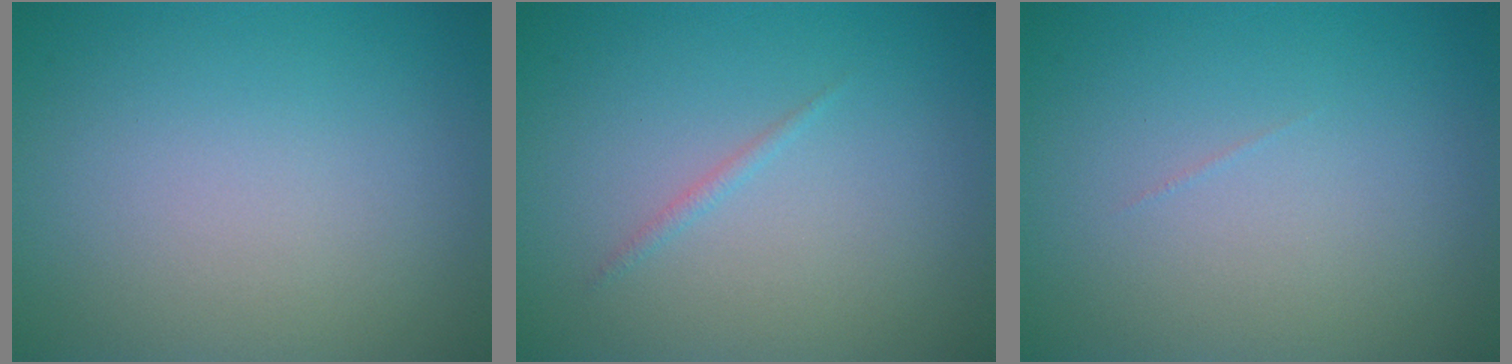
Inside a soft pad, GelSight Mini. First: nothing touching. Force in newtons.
{"total": 0.6, "press": 0.6, "slide": 0.1}
{"total": 0.0}